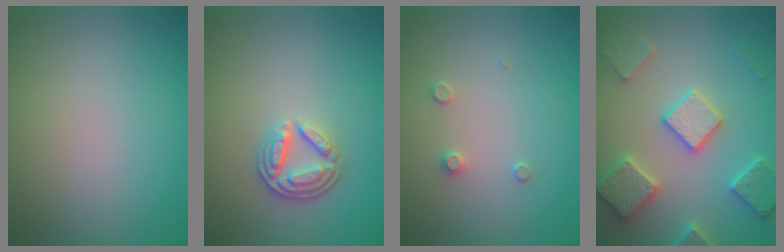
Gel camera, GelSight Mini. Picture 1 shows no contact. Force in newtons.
{"total": 3.6, "press": 2.8, "slide": 2.2}
{"total": 1.0, "press": 1.0, "slide": 0.2}
{"total": 5.5, "press": 5.4, "slide": 1.3}